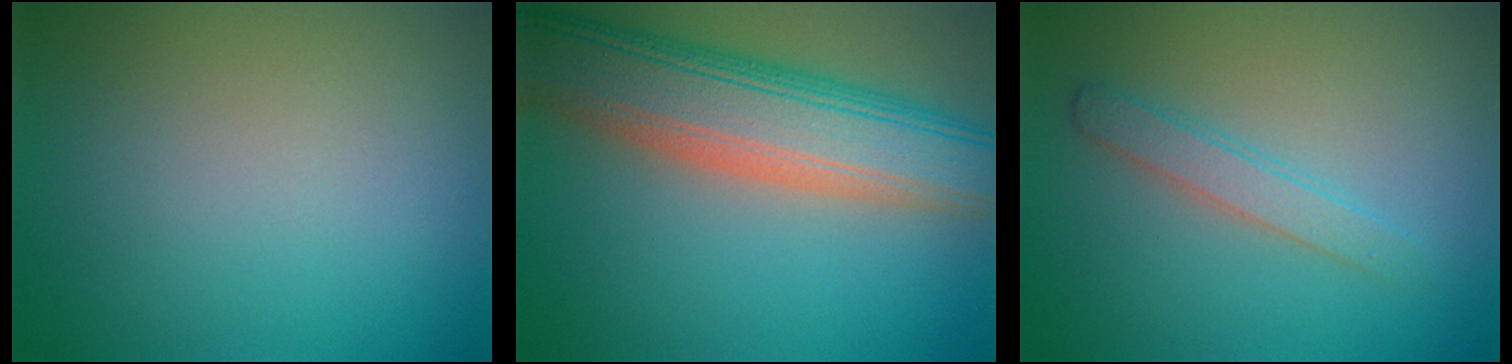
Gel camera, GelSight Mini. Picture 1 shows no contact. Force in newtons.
{"total": 9.9, "press": 9.9, "slide": 0.5}
{"total": 2.1, "press": 2.1, "slide": 0.0}